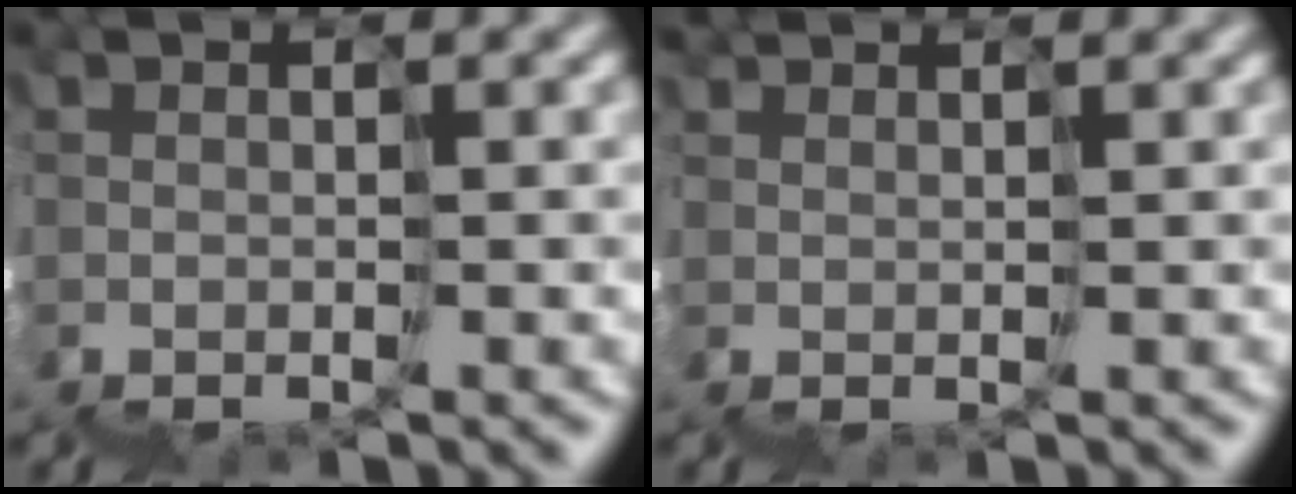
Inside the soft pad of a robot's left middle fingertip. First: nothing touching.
{"total": 1.7, "force": [1.6, -0.1, -0.4], "torque": [0.017, 0.021, 0.026]}